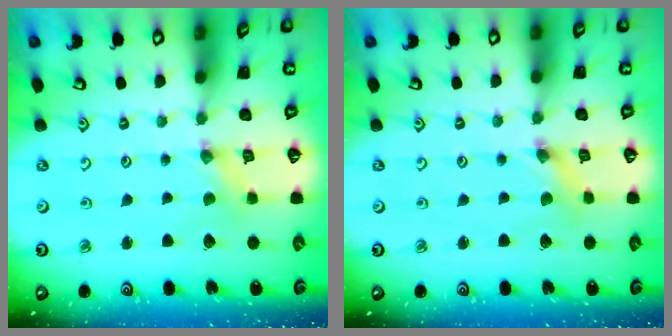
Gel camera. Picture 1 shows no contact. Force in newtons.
{"total": 1.6, "press": 1.6, "slide": 0.3}